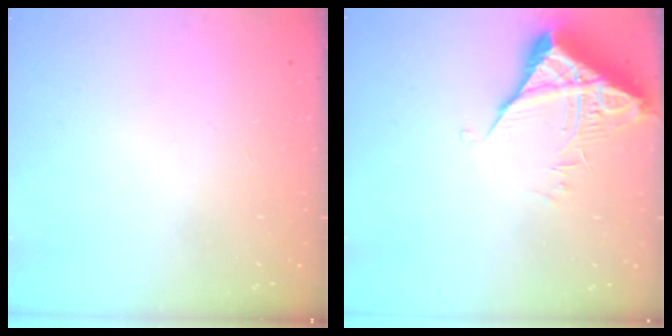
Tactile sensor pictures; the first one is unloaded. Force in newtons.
{"total": 5.7, "press": 5.7, "slide": 0.5}